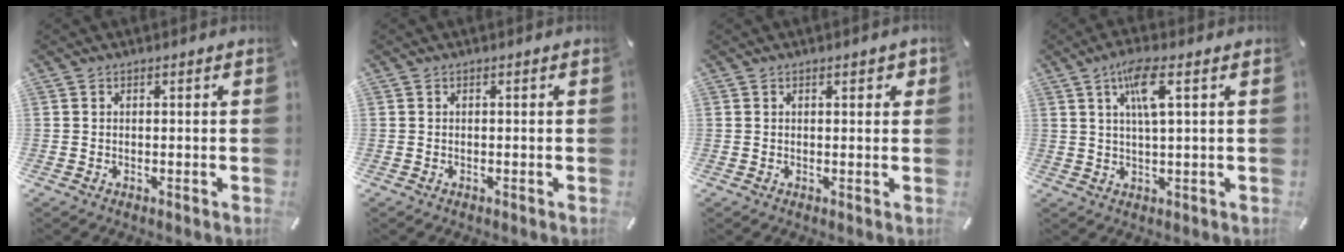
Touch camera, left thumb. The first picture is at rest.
{"total": 0.0}
{"total": 1.4, "force": [0.7, 0.7, 1.1], "torque": [-0.014, 0.001, 0.009]}
{"total": 7.4, "force": [2.9, 1.3, 6.7], "torque": [-0.130, 0.002, 0.045]}